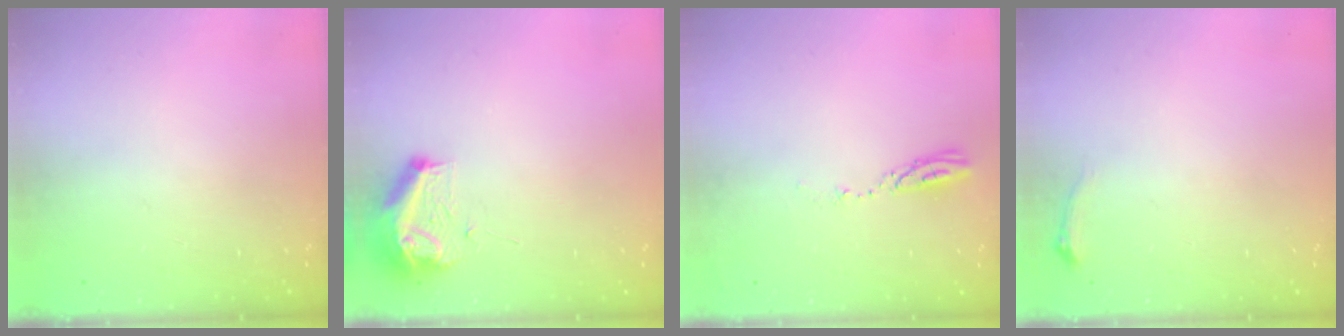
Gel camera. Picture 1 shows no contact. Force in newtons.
{"total": 8.7, "press": 8.6, "slide": 1.0}
{"total": 3.6, "press": 3.6, "slide": 0.3}
{"total": 4.5, "press": 4.3, "slide": 1.1}